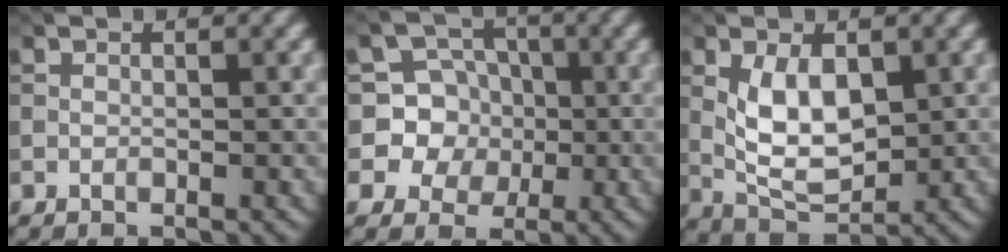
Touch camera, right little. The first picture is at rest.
{"total": 6.9, "force": [0.0, 6.7, 1.7], "torque": [-0.036, 0.025, -0.010]}
{"total": 5.1, "force": [0.3, 2.5, 4.4], "torque": [-0.086, -0.003, 0.008]}